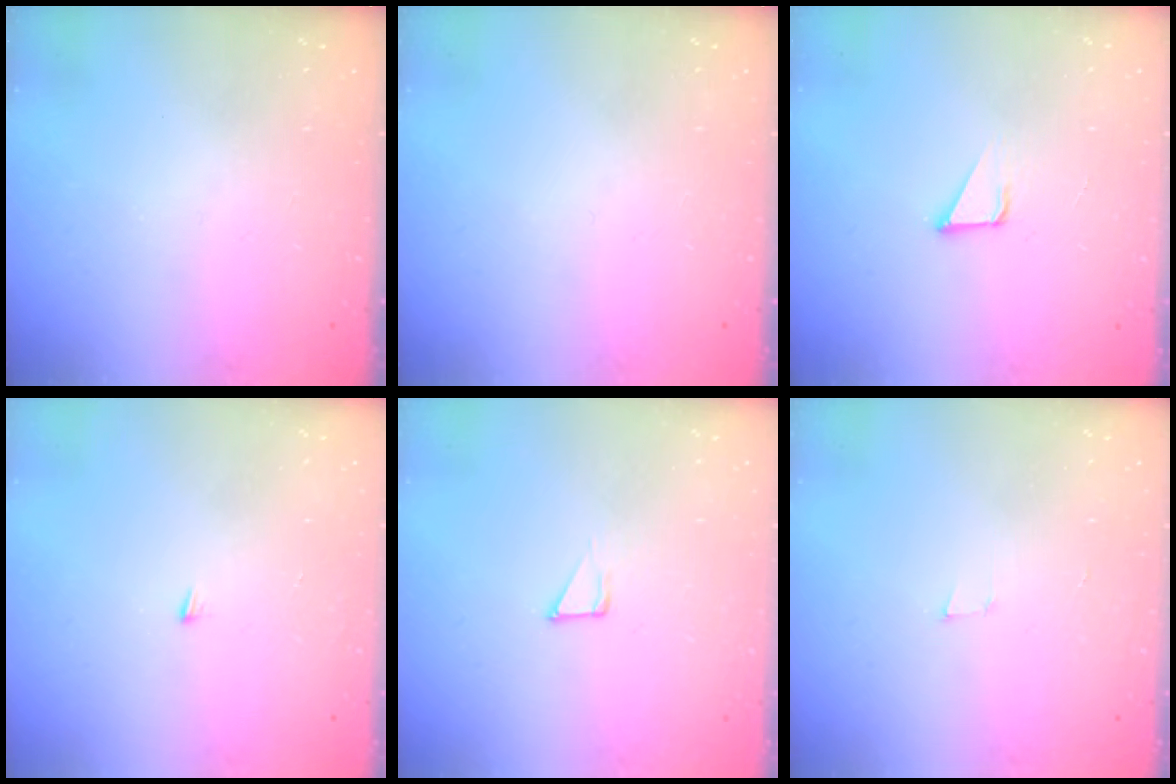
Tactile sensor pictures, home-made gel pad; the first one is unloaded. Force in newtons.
{"total": 0.0}
{"total": 2.2, "press": 2.2, "slide": 0.2}
{"total": 3.9, "press": 3.9, "slide": 0.3}
{"total": 4.8, "press": 4.8, "slide": 0.4}
{"total": 3.4, "press": 2.2, "slide": 2.6}